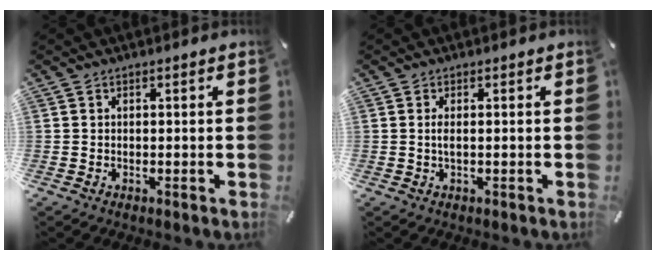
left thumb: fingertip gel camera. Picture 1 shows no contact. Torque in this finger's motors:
{"motor_torque": [0.25, 0.23, 0.28, -0.15, -0.03]}